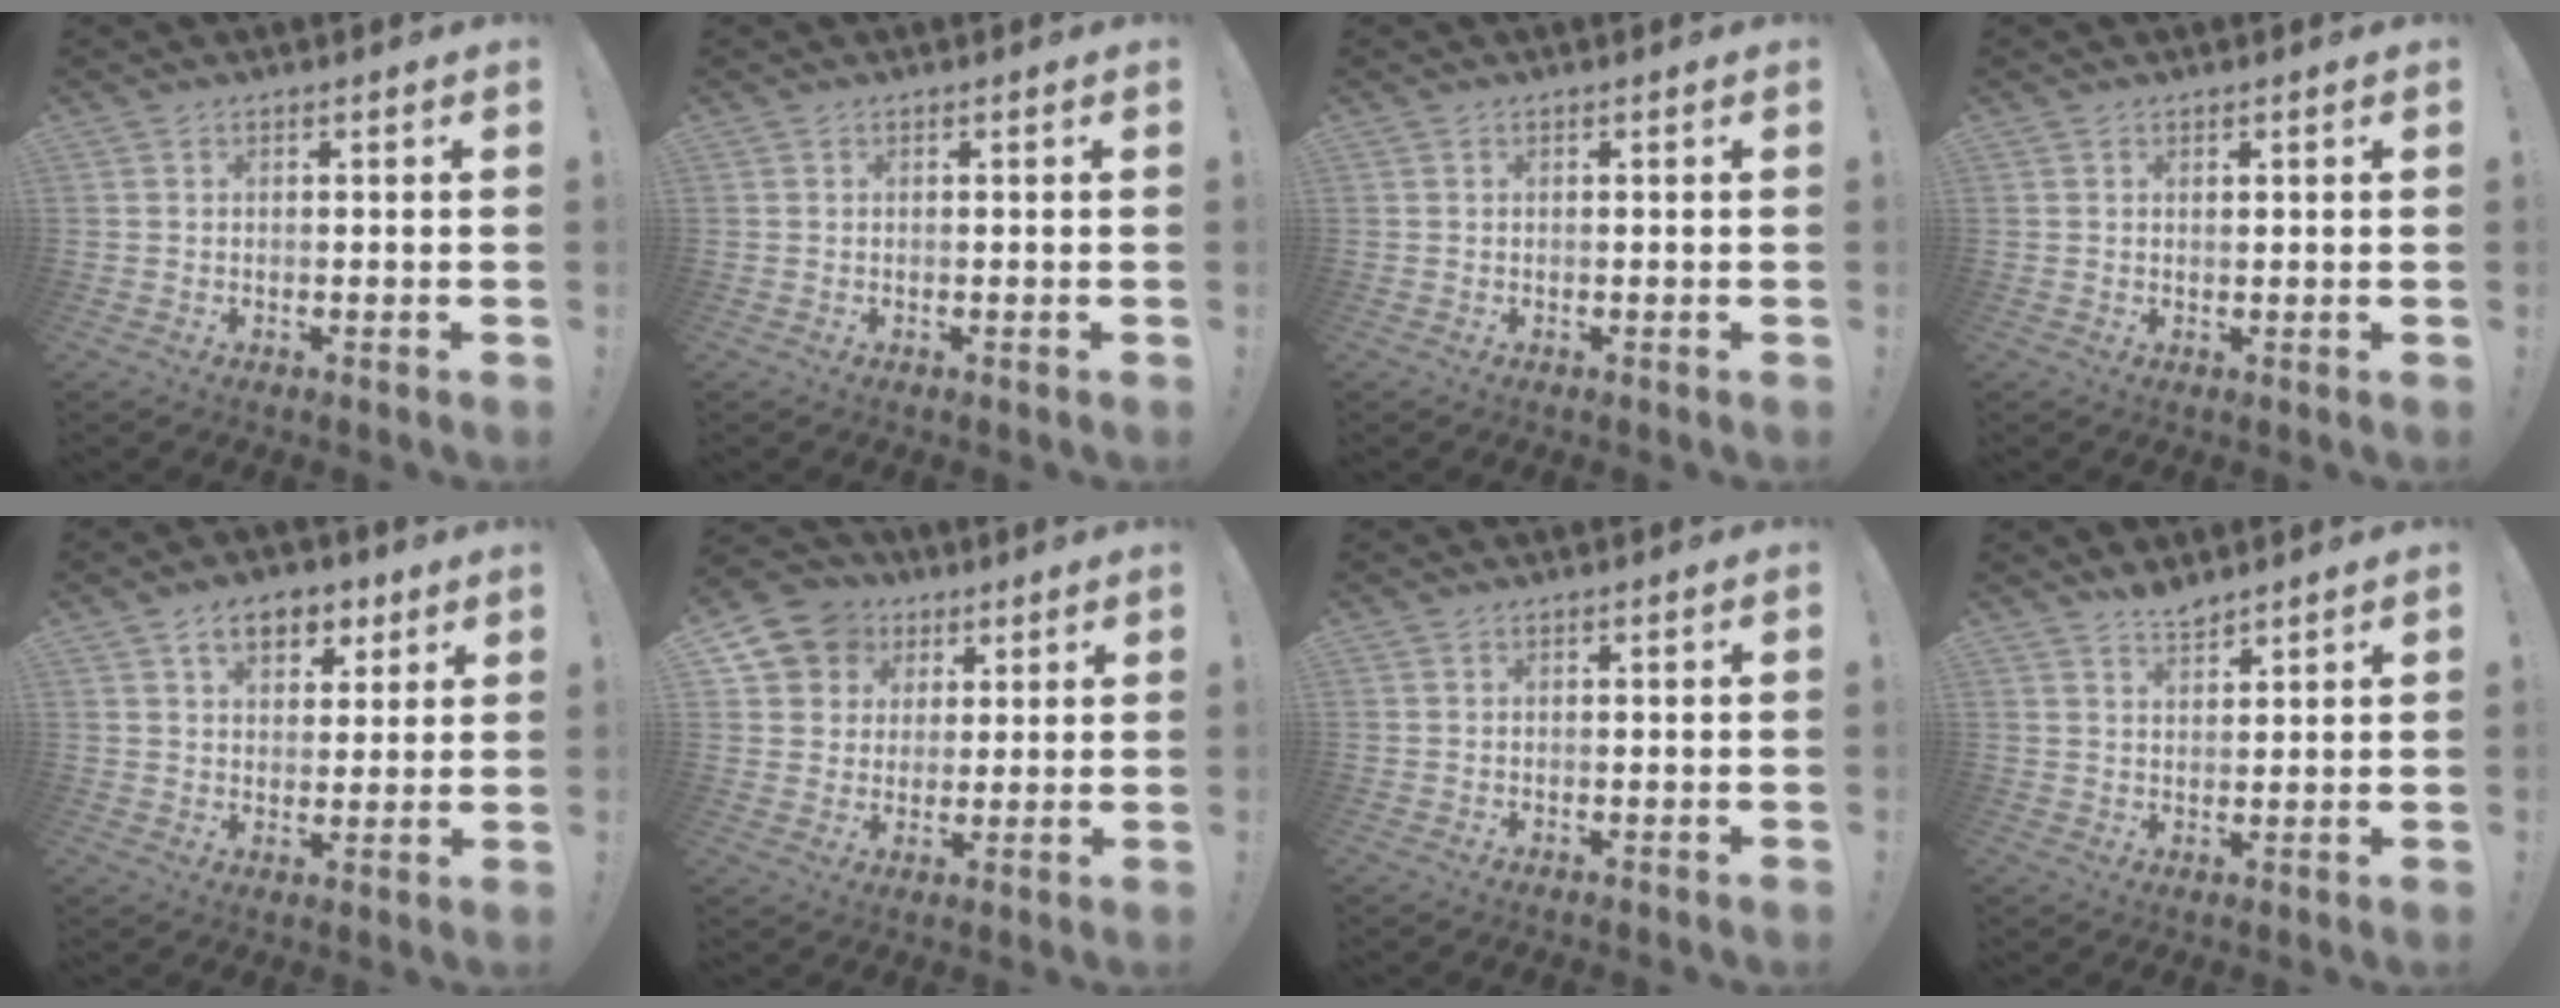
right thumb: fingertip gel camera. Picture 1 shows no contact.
{"total": 0.0}
{"total": 0.0}
{"total": 0.9, "force": [0.8, 0.2, -0.1], "torque": [0.008, -0.002, 0.015]}
{"total": 9.6, "force": [4.9, 6.4, 5.2], "torque": [-0.069, -0.015, 0.090]}
{"total": 10.2, "force": [4.1, 9.0, 2.7], "torque": [-0.041, -0.020, 0.086]}
{"total": 0.0}
{"total": 4.2, "force": [3.9, 1.0, 1.1], "torque": [-0.017, -0.026, 0.070]}